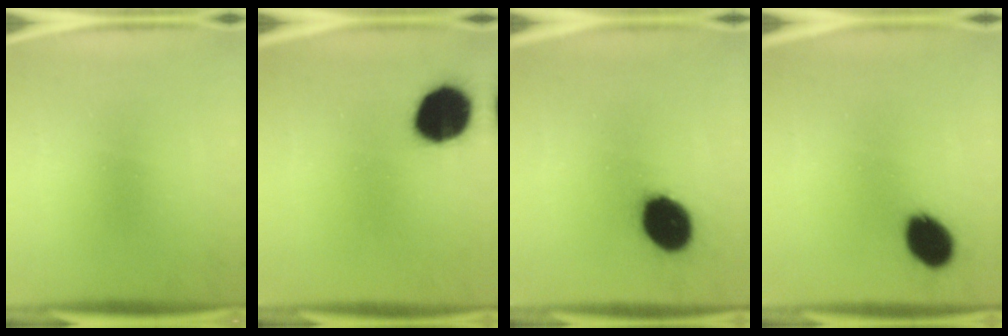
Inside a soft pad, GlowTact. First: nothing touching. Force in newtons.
{"total": 14.7}
{"total": 14.3}
{"total": 9.8}